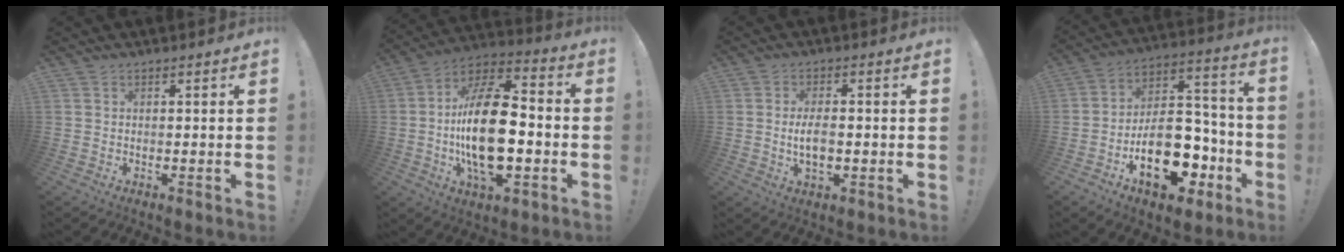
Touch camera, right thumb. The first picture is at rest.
{"total": 23.9, "force": [-3.2, 12.2, 20.3], "torque": [-0.370, 0.013, -0.053]}
{"total": 5.5, "force": [-0.7, 2.7, 4.8], "torque": [-0.082, -0.001, -0.016]}
{"total": 21.2, "force": [-9.5, 12.4, 14.4], "torque": [-0.204, 0.070, -0.140]}